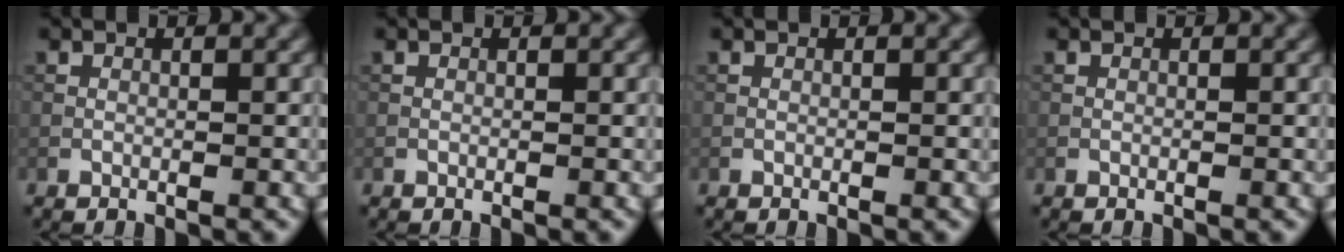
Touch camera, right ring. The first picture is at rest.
{"total": 0.0}
{"total": 0.0}
{"total": 0.0}